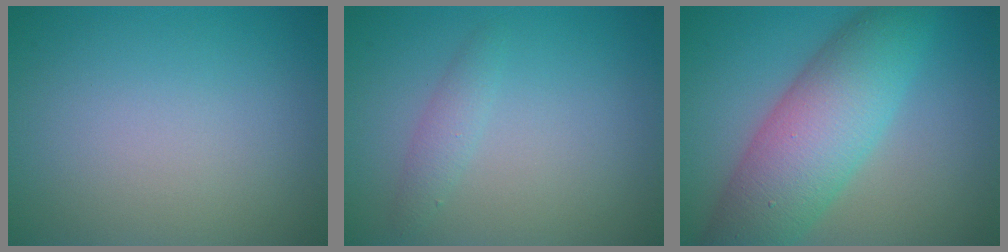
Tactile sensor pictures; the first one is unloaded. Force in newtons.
{"total": 1.4, "press": 1.4, "slide": 0.0}
{"total": 8.6, "press": 8.6, "slide": 0.2}